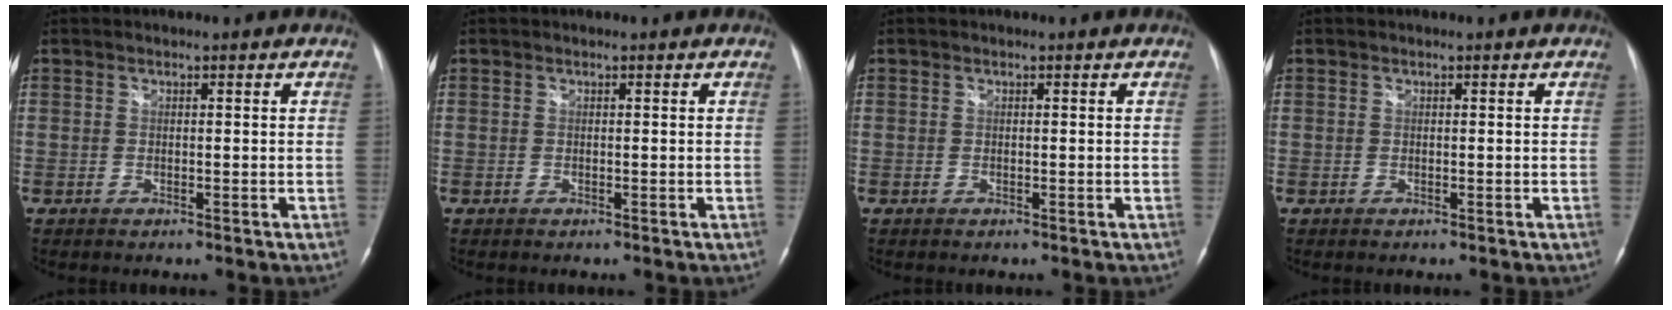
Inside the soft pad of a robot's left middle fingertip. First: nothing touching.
{"total": 0.0}
{"total": 0.0}
{"total": 0.0}